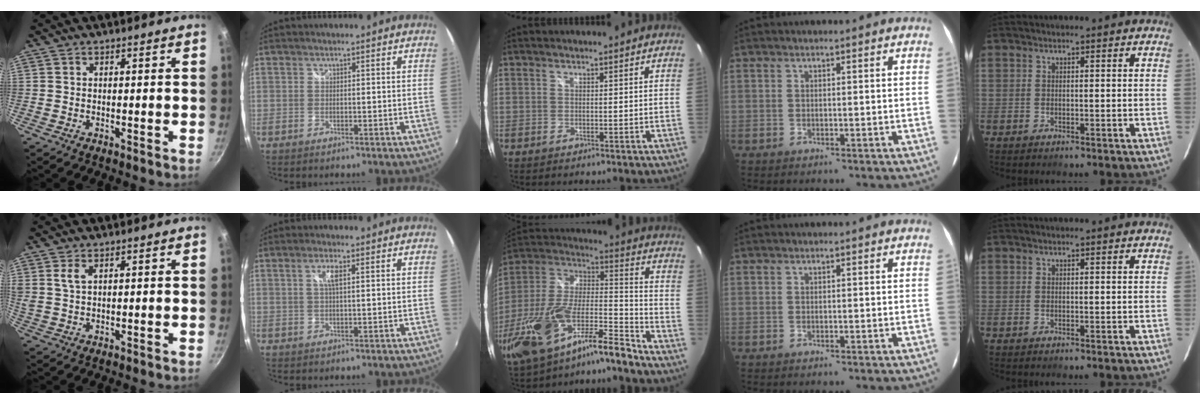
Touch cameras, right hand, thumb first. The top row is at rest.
{"thumb": {"total": 3.1, "force": [1.4, 1.3, 2.4], "torque": [-0.046, -0.004, 0.031]}, "index": {"total": 2.7, "force": [0.8, 0.3, 2.5], "torque": [-0.048, 0.003, 0.013]}, "middle": {"total": 21.2, "force": [-15.0, 5.8, 13.8], "torque": [-0.270, -0.014, -0.275]}}